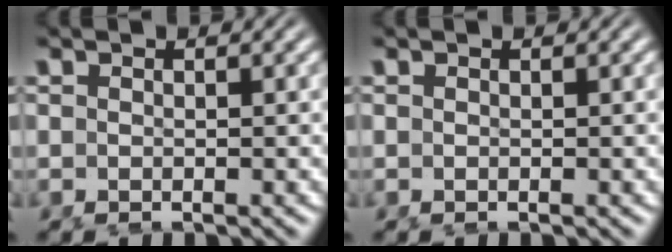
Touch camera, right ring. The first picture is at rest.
{"total": 0.0}